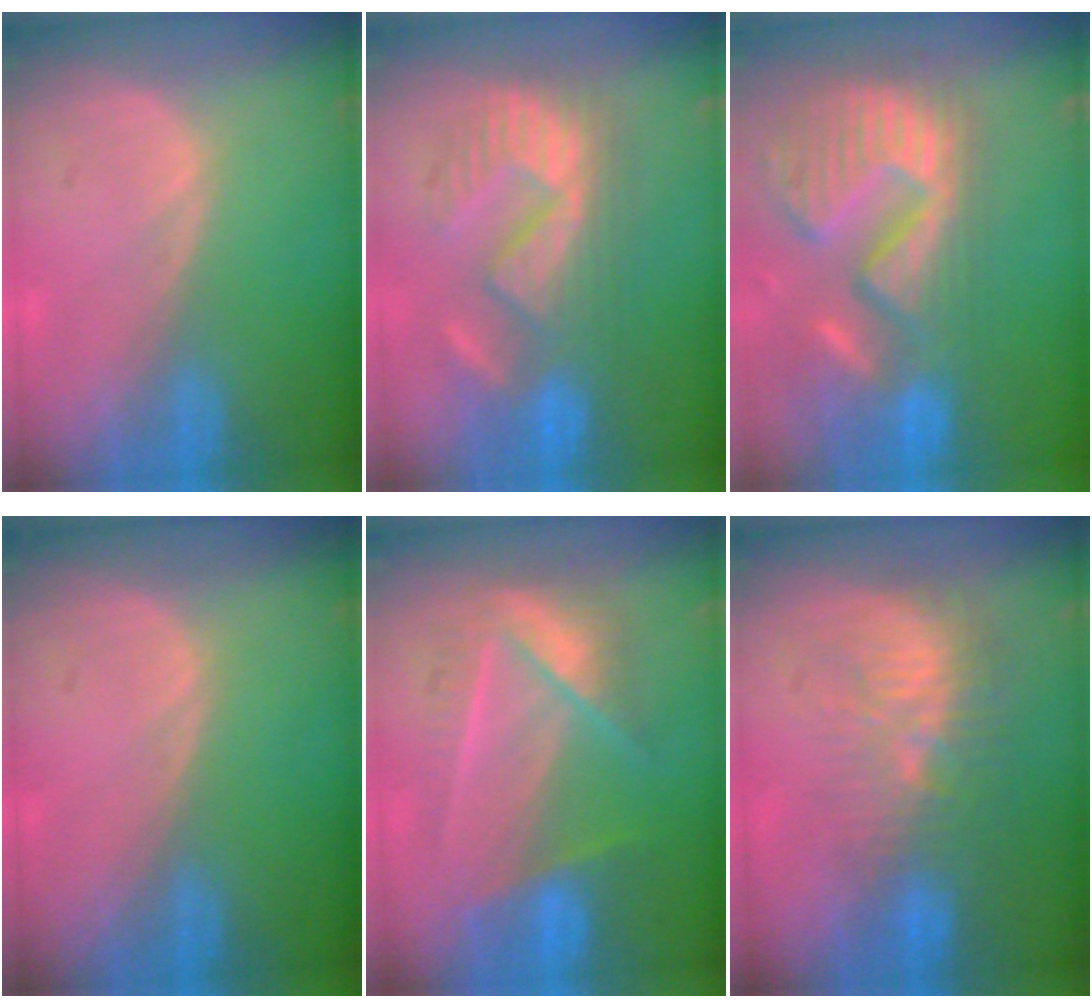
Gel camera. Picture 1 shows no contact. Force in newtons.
{"total": 9.7, "press": 9.7, "slide": 0.3}
{"total": 14.7, "press": 12.3, "slide": 8.1}
{"total": 0.0}
{"total": 7.5, "press": 7.4, "slide": 1.1}
{"total": 9.7, "press": 9.0, "slide": 3.6}